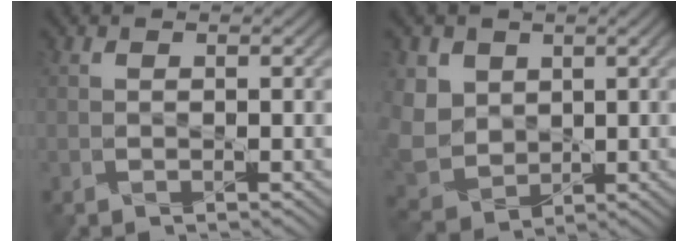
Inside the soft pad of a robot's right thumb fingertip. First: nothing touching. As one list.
[{"total": 5.6, "force": [1.9, 4.8, 2.2], "torque": [-0.087, -0.009, 0.043]}]